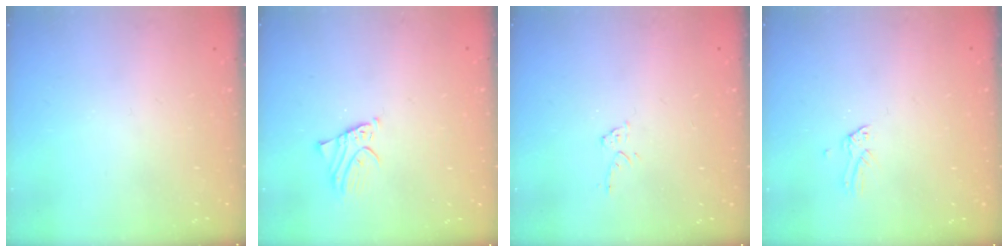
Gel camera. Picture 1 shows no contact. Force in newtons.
{"total": 2.0, "press": 2.0, "slide": 0.2}
{"total": 3.1, "press": 3.1, "slide": 0.2}
{"total": 0.0}